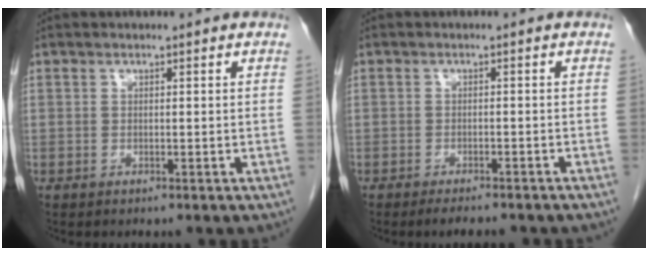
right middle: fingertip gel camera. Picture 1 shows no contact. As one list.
[{"total": 5.5, "force": [-4.7, 1.0, 2.7], "torque": [-0.030, -0.006, -0.060]}]